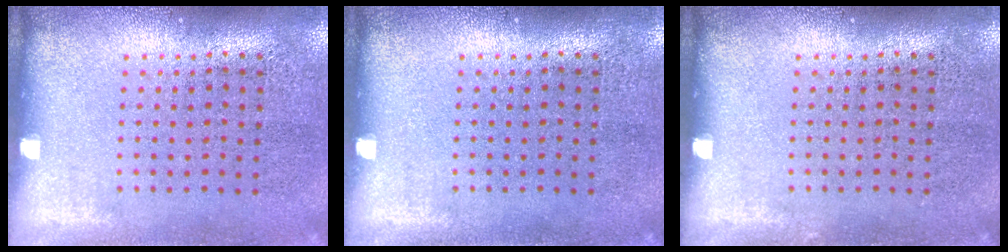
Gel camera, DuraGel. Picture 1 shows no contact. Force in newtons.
{"total": 0.0}
{"total": 0.0}